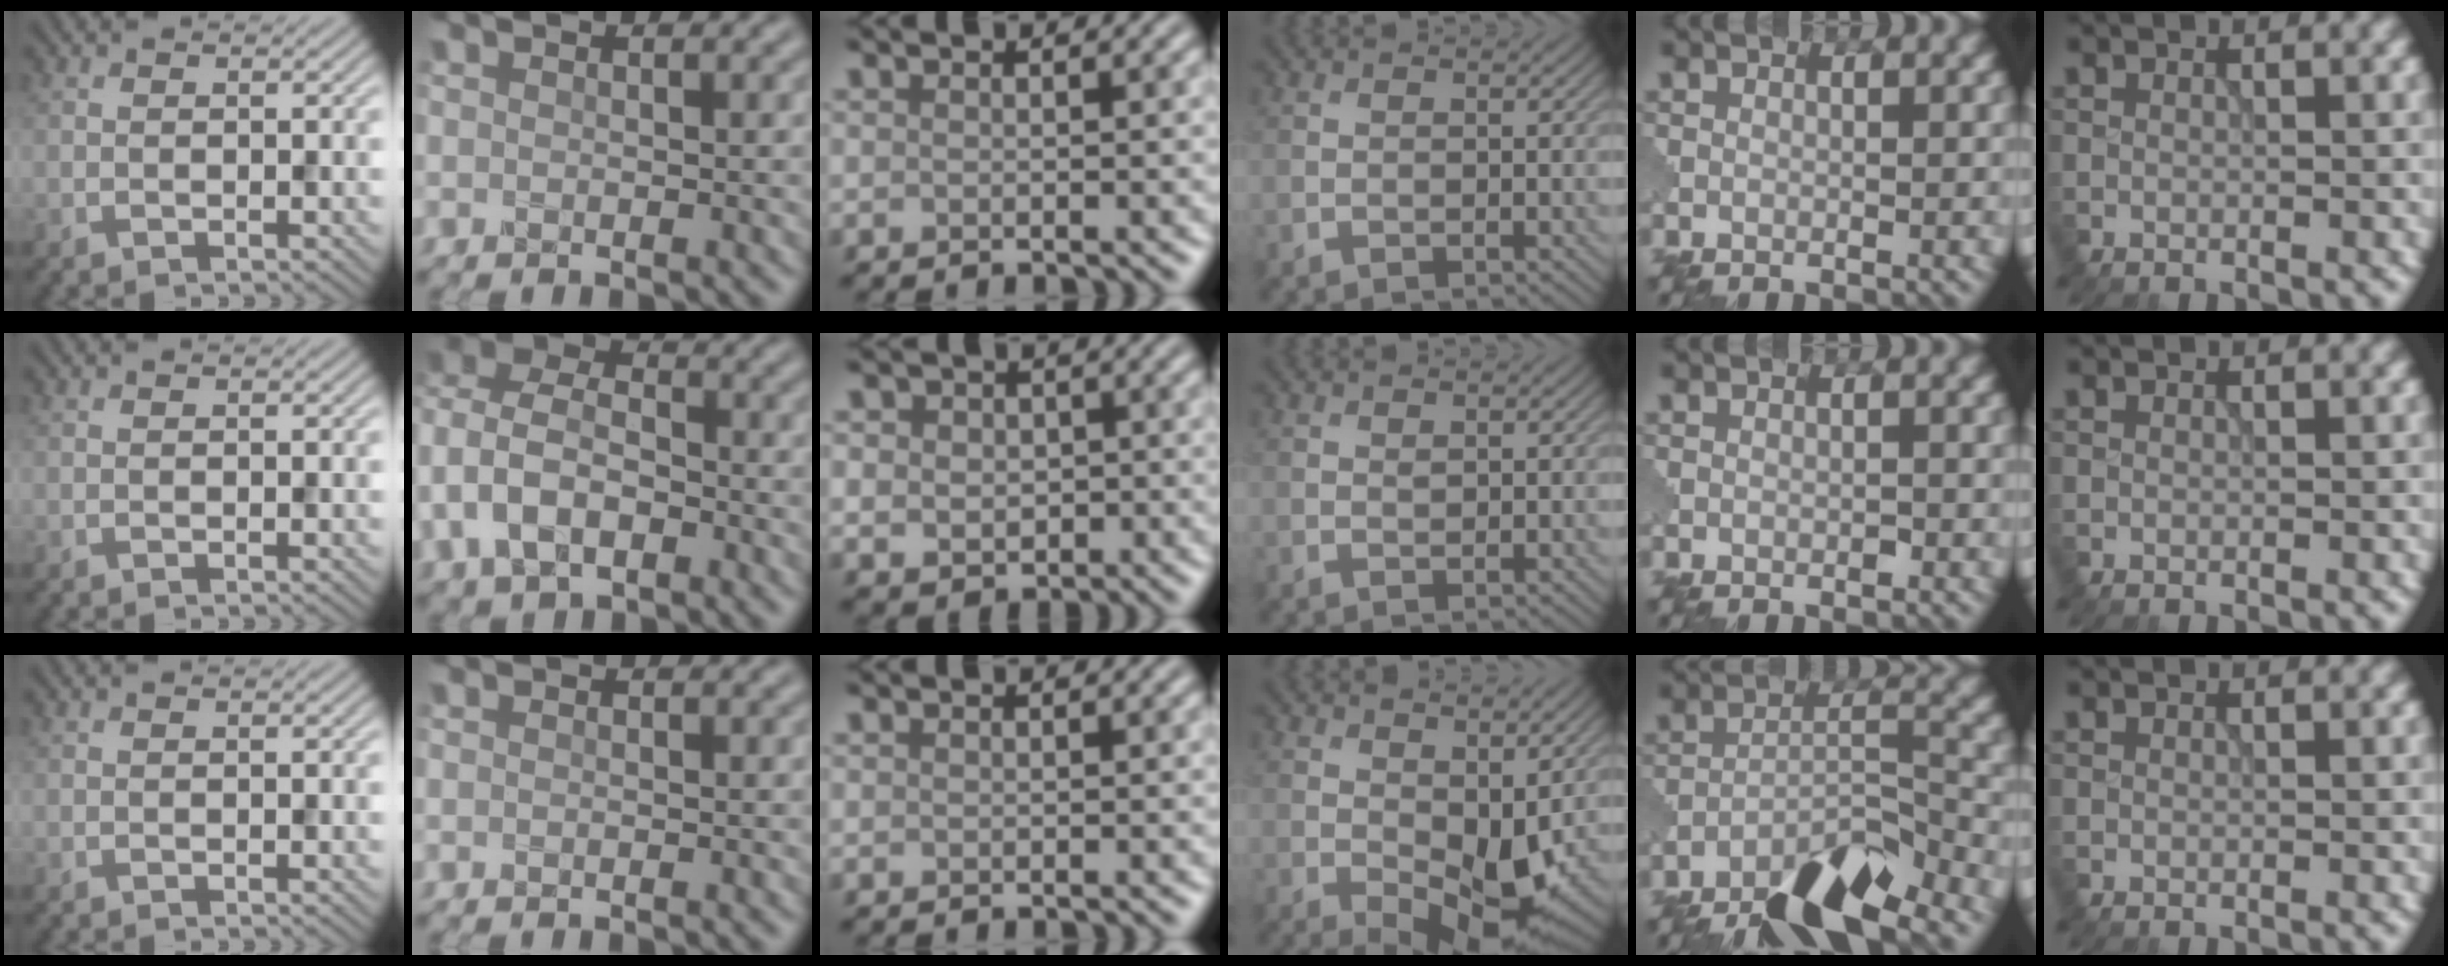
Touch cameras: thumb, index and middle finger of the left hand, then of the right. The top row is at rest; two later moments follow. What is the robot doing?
{"motion": "extract", "object": "pin"}